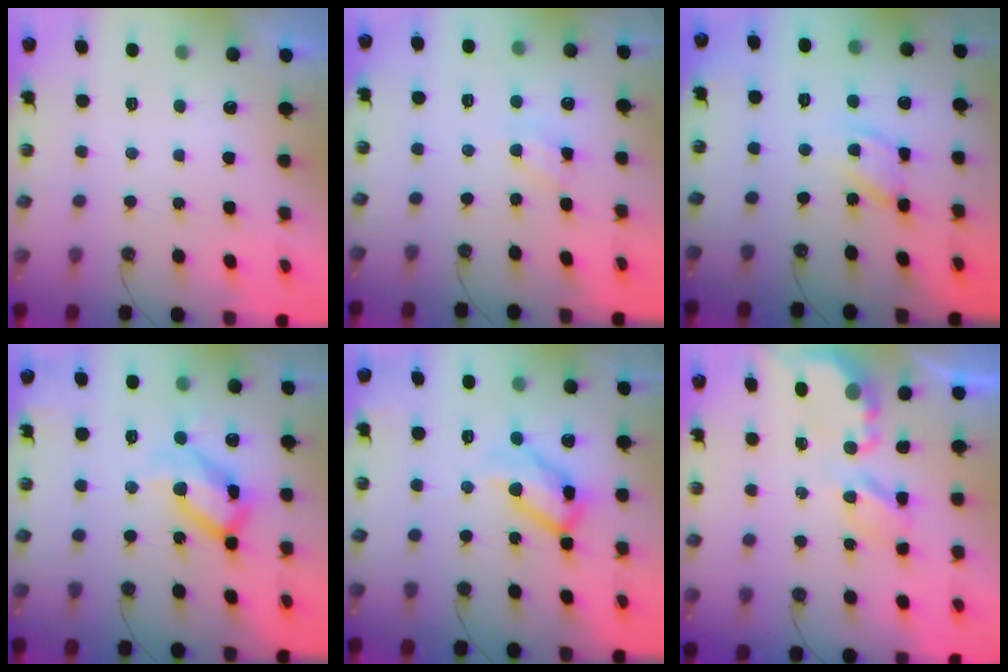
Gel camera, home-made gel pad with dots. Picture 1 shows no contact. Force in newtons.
{"total": 4.5, "press": 4.4, "slide": 0.6}
{"total": 10.8, "press": 10.8, "slide": 1.2}
{"total": 16.7, "press": 16.6, "slide": 1.5}
{"total": 15.7, "press": 15.7, "slide": 0.7}
{"total": 5.0, "press": 5.0, "slide": 0.3}